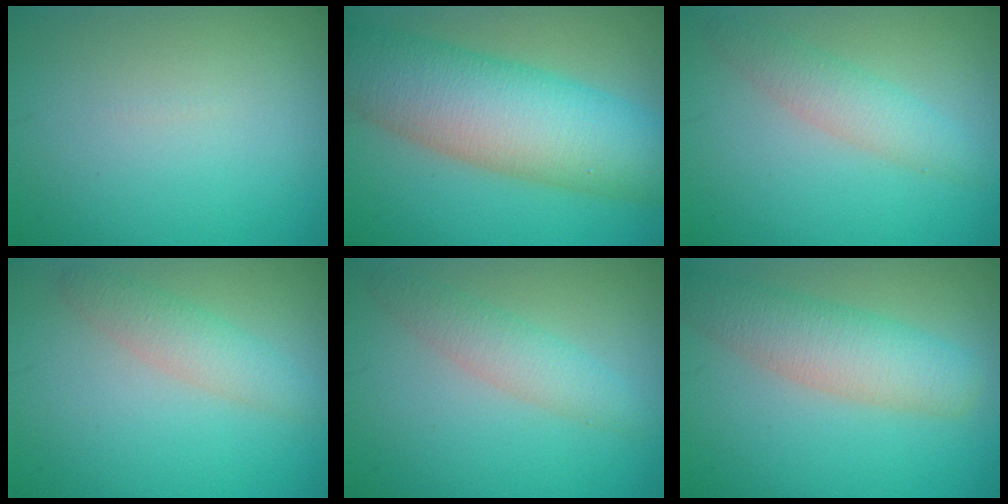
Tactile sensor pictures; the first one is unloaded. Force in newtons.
{"total": 11.5, "press": 11.5, "slide": 0.1}
{"total": 2.8, "press": 2.8, "slide": 0.0}
{"total": 2.7, "press": 2.7, "slide": 0.1}
{"total": 2.8, "press": 2.8, "slide": 0.0}
{"total": 5.4, "press": 5.4, "slide": 0.5}